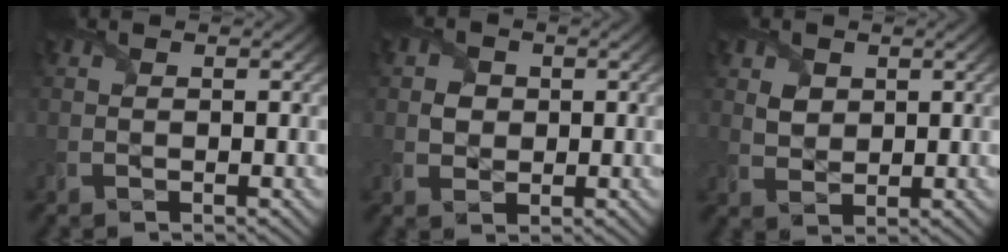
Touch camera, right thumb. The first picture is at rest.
{"total": 2.3, "force": [0.1, 2.1, 0.9], "torque": [-0.021, -0.002, -0.003]}
{"total": 2.5, "force": [1.1, 2.0, 1.1], "torque": [-0.028, -0.004, 0.019]}